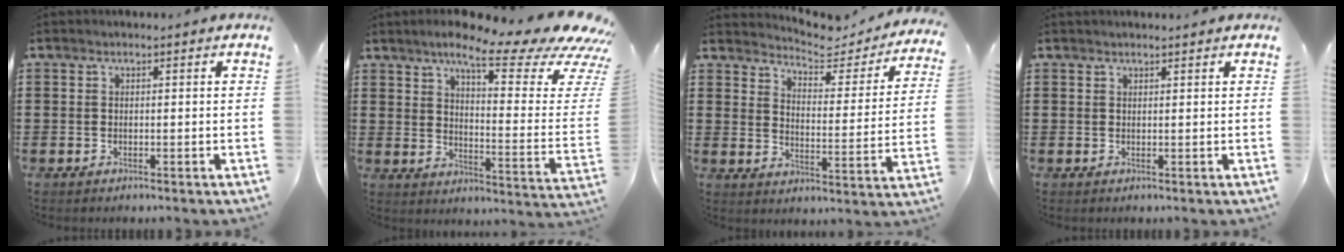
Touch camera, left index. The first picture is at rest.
{"total": 13.2, "force": [9.4, 2.1, 9.1], "torque": [-0.156, -0.059, 0.147]}
{"total": 4.1, "force": [3.9, 0.9, 0.8], "torque": [-0.036, -0.038, 0.059]}
{"total": 0.8, "force": [0.8, 0.0, 0.1], "torque": [-0.004, -0.001, 0.016]}